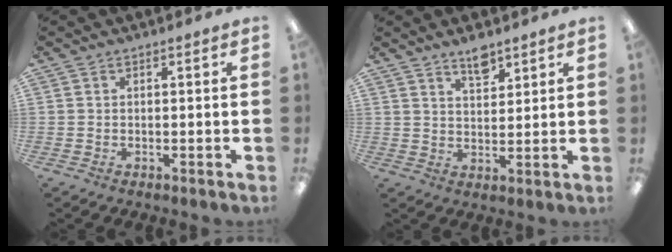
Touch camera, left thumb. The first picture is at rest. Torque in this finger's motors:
{"motor_torque": [-0.28, -0.30, -0.29, 0.12, 0.00]}